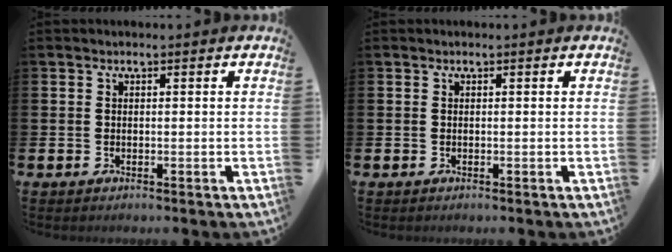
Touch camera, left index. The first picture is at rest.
{"total": 0.0}